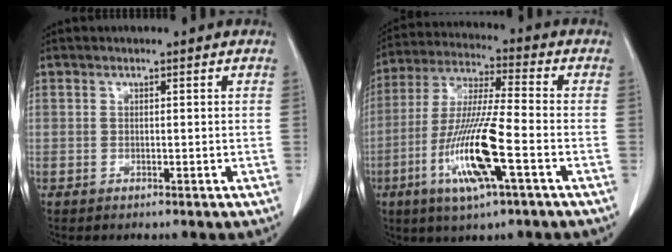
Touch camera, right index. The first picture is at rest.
{"total": 14.3, "force": [-5.2, 0.8, 13.3], "torque": [-0.273, -0.016, -0.098]}